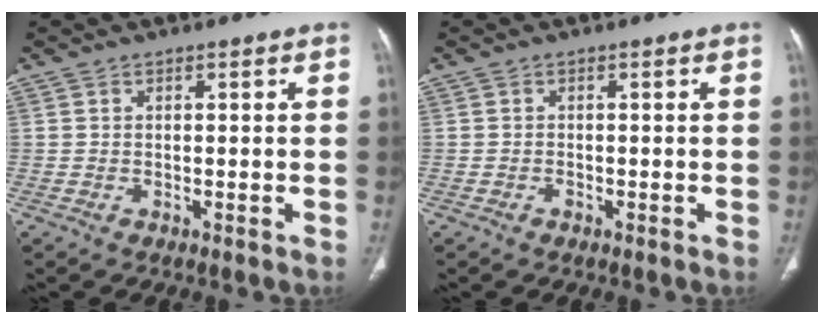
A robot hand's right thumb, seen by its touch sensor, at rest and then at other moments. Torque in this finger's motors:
{"motor_torque": [0.72, -0.78, 0.20, -0.03, -0.02]}